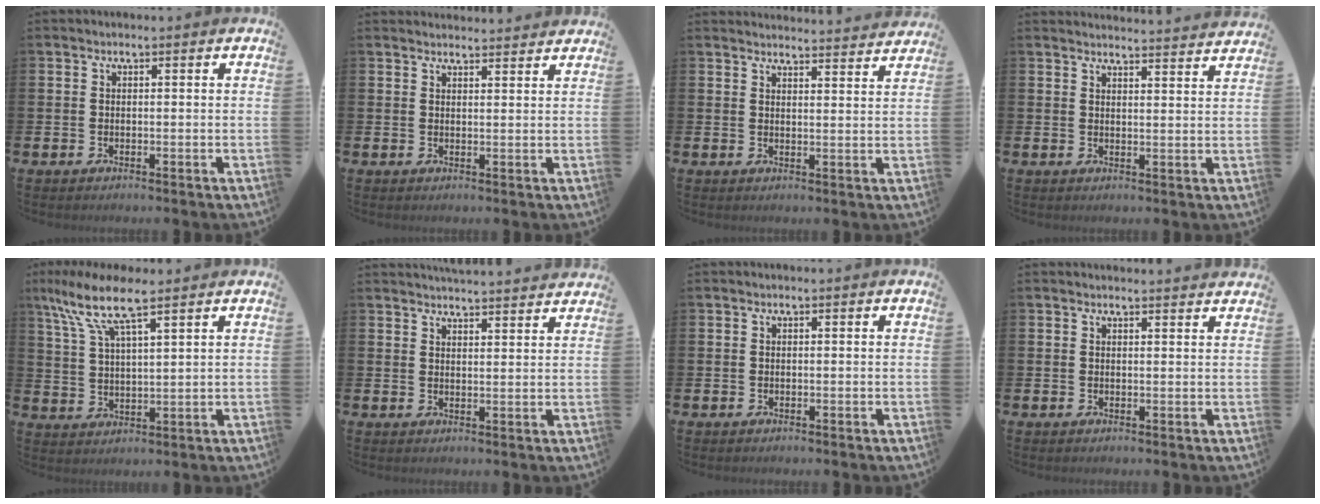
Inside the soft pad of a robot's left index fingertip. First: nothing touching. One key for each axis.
{"total": 2.2, "fx": 2.2, "fy": 0.1, "fz": -0.1, "tx": 0.010, "ty": -0.018, "tz": 0.038}
{"total": 3.6, "fx": 3.5, "fy": -0.3, "fz": -0.1, "tx": 0.005, "ty": -0.031, "tz": 0.061}
{"total": 3.5, "fx": 3.4, "fy": -0.4, "fz": -0.2, "tx": 0.008, "ty": -0.032, "tz": 0.058}
{"total": 8.4, "fx": 6.4, "fy": 1.6, "fz": 5.1, "tx": -0.123, "ty": -0.016, "tz": 0.114}
{"total": 3.8, "fx": 3.8, "fy": -0.2, "fz": -0.1, "tx": -0.003, "ty": -0.023, "tz": 0.069}
{"total": 0.0}
{"total": 1.4, "fx": 1.4, "fy": -0.1, "fz": -0.1, "tx": 0.012, "ty": -0.013, "tz": 0.023}